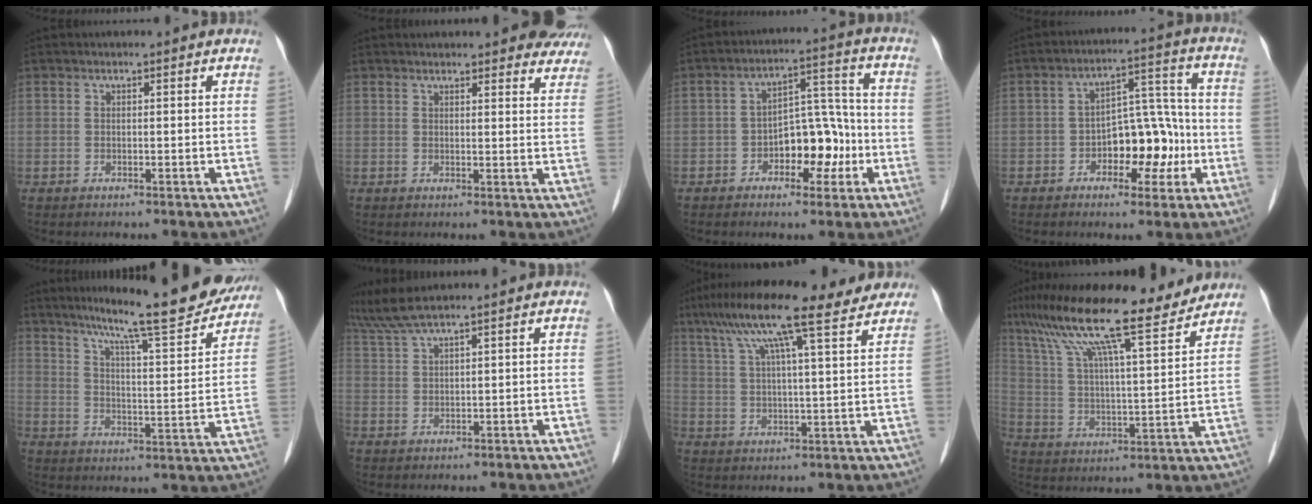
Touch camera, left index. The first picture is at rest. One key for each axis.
{"total": 12.8, "fx": 11.8, "fy": 3.1, "fz": 4.1, "tx": -0.019, "ty": 0.000, "tz": 0.118}
{"total": 8.8, "fx": -3.0, "fy": 4.5, "fz": 6.9, "tx": -0.108, "ty": 0.031, "tz": -0.046}
{"total": 9.5, "fx": -2.9, "fy": 4.9, "fz": 7.6, "tx": -0.117, "ty": 0.034, "tz": -0.043}
{"total": 17.7, "fx": 15.0, "fy": 1.6, "fz": 9.1, "tx": -0.135, "ty": -0.006, "tz": 0.208}
{"total": 4.5, "fx": 3.7, "fy": -0.6, "fz": 2.4, "tx": -0.068, "ty": 0.018, "tz": 0.085}
{"total": 16.1, "fx": 11.8, "fy": 2.3, "fz": 10.7, "tx": -0.187, "ty": 0.045, "tz": 0.178}
{"total": 18.5, "fx": 14.7, "fy": 1.8, "fz": 11.1, "tx": -0.194, "ty": 0.021, "tz": 0.243}